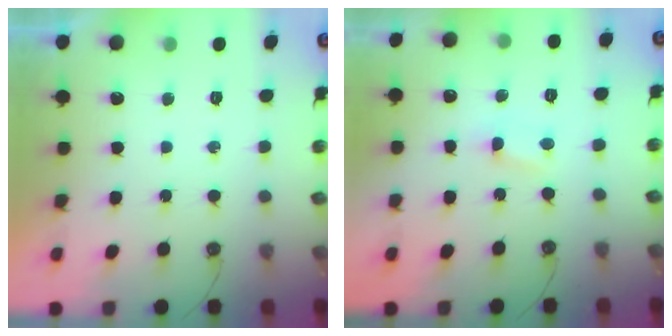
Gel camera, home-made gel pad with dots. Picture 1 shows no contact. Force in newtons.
{"total": 1.0, "press": 1.0, "slide": 0.1}